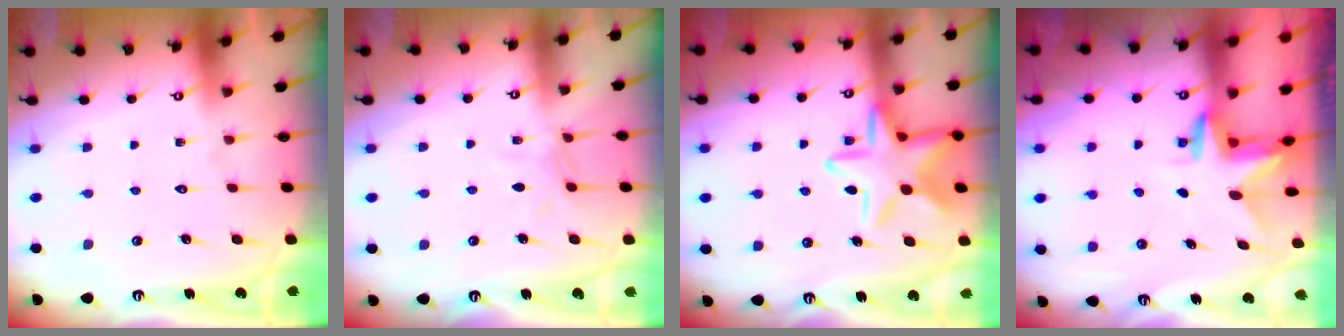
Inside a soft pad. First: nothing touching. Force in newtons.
{"total": 5.0, "press": 5.0, "slide": 0.5}
{"total": 16.5, "press": 16.5, "slide": 0.9}
{"total": 3.0, "press": 3.0, "slide": 0.2}